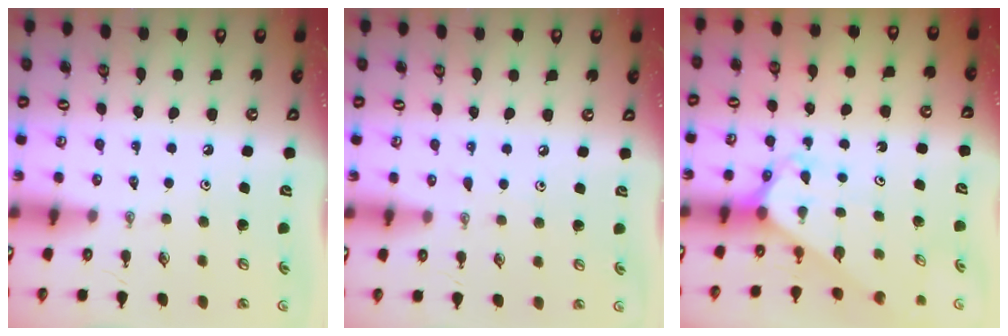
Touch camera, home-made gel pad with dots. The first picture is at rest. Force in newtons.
{"total": 3.0, "press": 3.0, "slide": 0.3}
{"total": 2.6, "press": 2.6, "slide": 0.2}